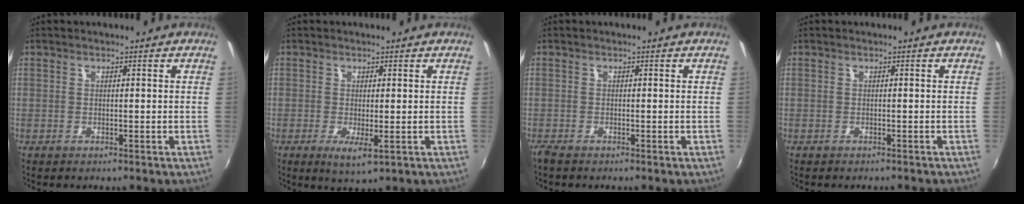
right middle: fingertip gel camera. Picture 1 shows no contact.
{"total": 3.5, "force": [-0.8, 0.8, 3.3], "torque": [-0.061, -0.014, -0.010]}
{"total": 1.0, "force": [-0.9, 0.0, 0.5], "torque": [-0.012, -0.004, -0.019]}
{"total": 1.0, "force": [-0.9, 0.2, 0.2], "torque": [-0.007, -0.005, -0.012]}